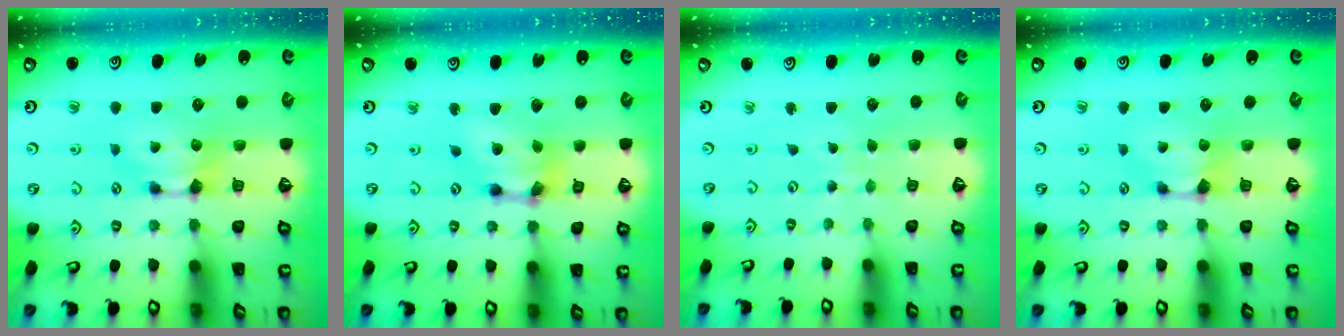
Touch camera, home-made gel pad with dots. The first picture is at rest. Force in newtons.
{"total": 6.0, "press": 5.6, "slide": 2.1}
{"total": 4.9, "press": 4.9, "slide": 0.3}
{"total": 0.0}